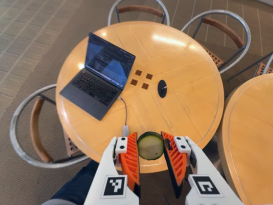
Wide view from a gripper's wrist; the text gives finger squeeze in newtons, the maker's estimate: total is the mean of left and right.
{"total": 10.2, "left": 10.4, "right": 9.9}